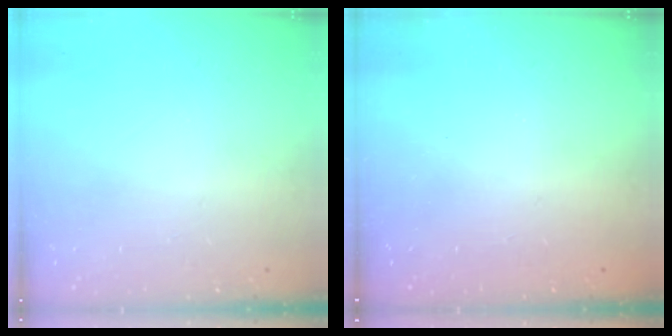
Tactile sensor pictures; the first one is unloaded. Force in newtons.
{"total": 2.3, "press": 2.2, "slide": 0.7}